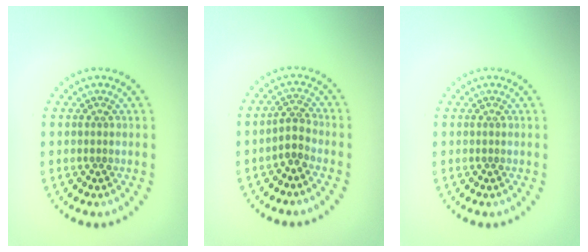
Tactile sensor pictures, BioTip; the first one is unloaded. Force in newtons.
{"total": 1.9, "press": 1.4, "slide": 1.2}
{"total": 0.0}